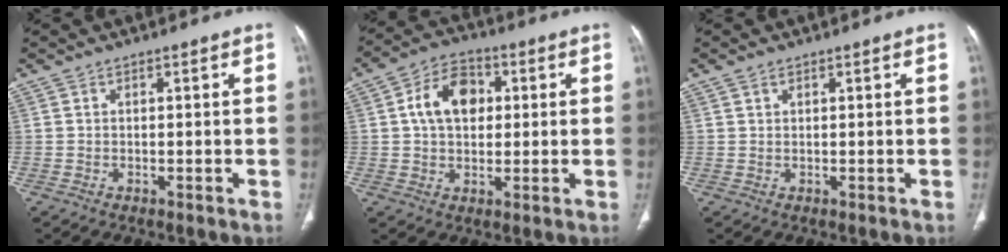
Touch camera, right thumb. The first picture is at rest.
{"total": 10.3, "force": [1.9, 7.2, 7.1], "torque": [-0.103, 0.012, 0.027]}
{"total": 0.9, "force": [0.6, 0.5, 0.5], "torque": [-0.009, 0.000, 0.011]}